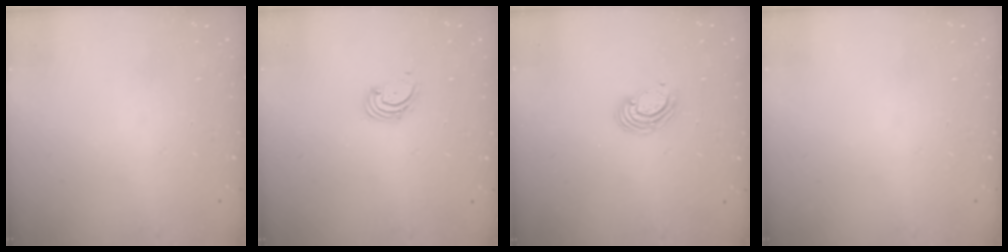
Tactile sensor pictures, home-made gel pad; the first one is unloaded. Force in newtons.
{"total": 1.6, "press": 1.6, "slide": 0.2}
{"total": 4.5, "press": 4.5, "slide": 0.3}
{"total": 0.0}